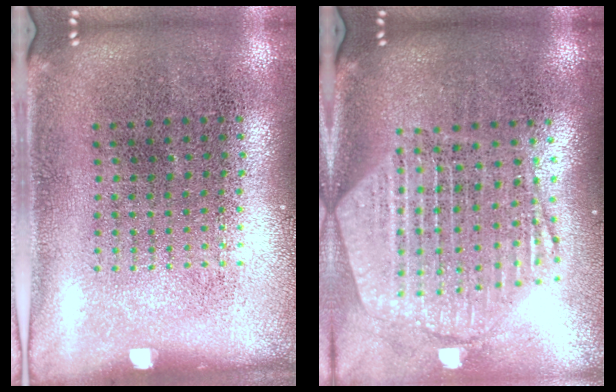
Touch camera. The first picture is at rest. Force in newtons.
{"total": 2.7, "press": 2.2, "slide": 1.5}